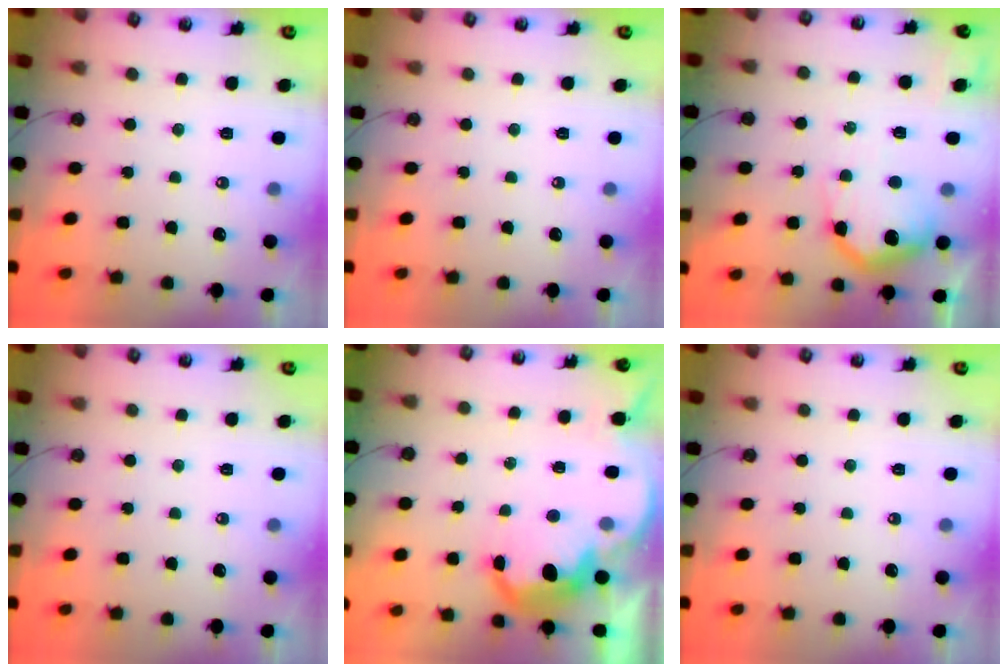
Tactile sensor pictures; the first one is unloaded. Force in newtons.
{"total": 0.0}
{"total": 17.9, "press": 17.9, "slide": 0.9}
{"total": 0.0}
{"total": 10.3, "press": 10.3, "slide": 0.8}
{"total": 0.0}